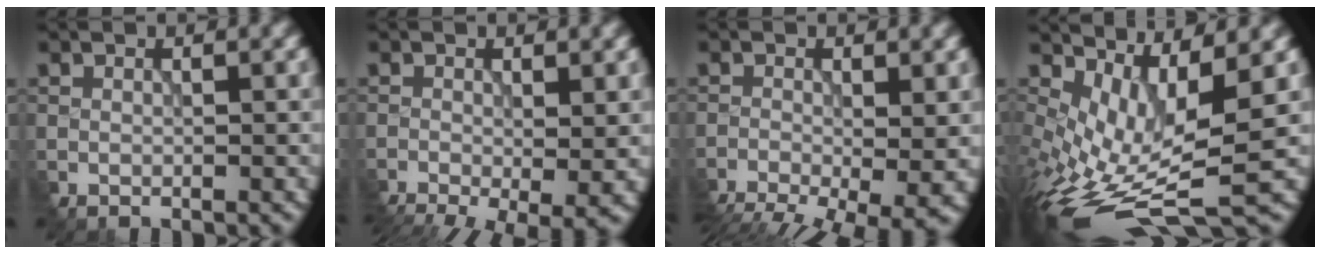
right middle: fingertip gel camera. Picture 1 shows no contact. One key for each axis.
{"total": 7.5, "fx": -3.4, "fy": 3.0, "fz": 6.0, "tx": -0.091, "ty": -0.022, "tz": -0.029}
{"total": 9.7, "fx": -5.4, "fy": 4.4, "fz": 6.9, "tx": -0.106, "ty": -0.022, "tz": -0.049}
{"total": 7.9, "fx": -1.6, "fy": 3.3, "fz": 6.9, "tx": -0.149, "ty": -0.032, "tz": -0.011}